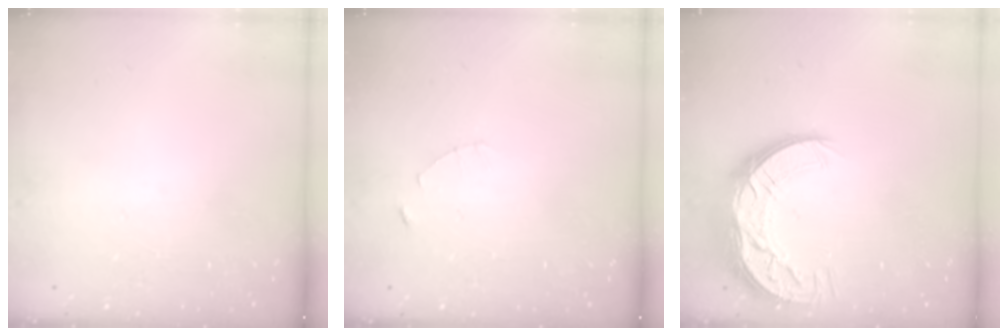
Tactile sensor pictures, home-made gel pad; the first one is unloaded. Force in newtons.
{"total": 1.2, "press": 1.1, "slide": 0.2}
{"total": 13.1, "press": 13.1, "slide": 0.6}